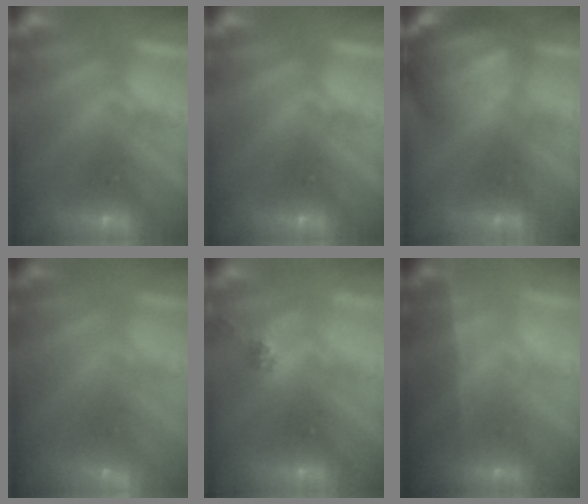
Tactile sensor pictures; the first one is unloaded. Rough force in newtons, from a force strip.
{"total": 0.0}
{"total": 5.6}
{"total": 2.9}
{"total": 2.3}
{"total": 1.8}